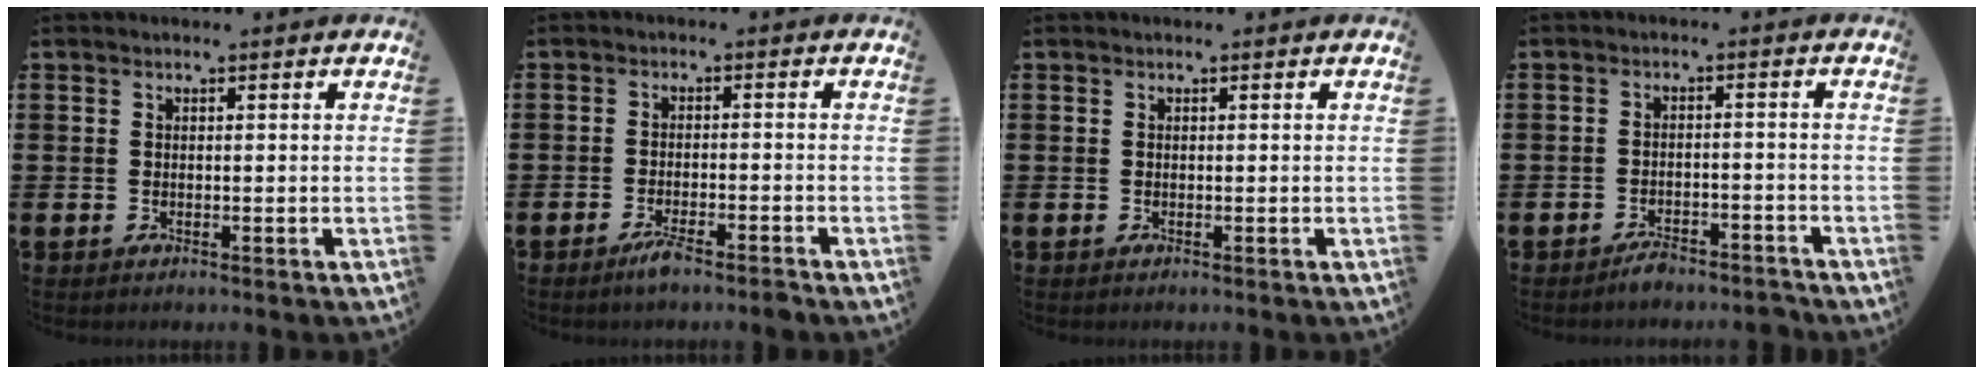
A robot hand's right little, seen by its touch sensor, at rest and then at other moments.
{"total": 2.6, "force": [-1.9, 0.1, 1.8], "torque": [-0.029, 0.002, -0.035]}
{"total": 0.0}
{"total": 2.2, "force": [-2.1, 0.4, 0.5], "torque": [-0.014, 0.007, -0.043]}